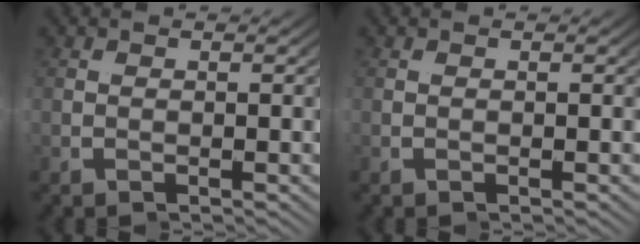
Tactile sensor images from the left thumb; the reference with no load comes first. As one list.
[{"total": 0.0}]